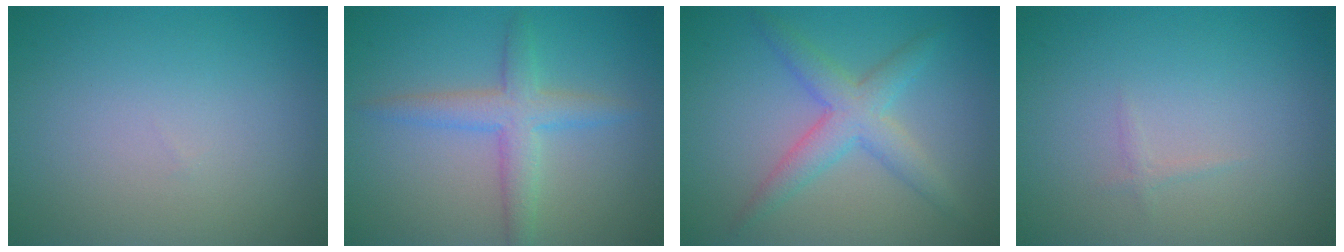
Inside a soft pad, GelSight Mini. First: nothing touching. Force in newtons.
{"total": 3.4, "press": 3.4, "slide": 0.1}
{"total": 3.7, "press": 3.7, "slide": 0.1}
{"total": 0.5, "press": 0.5, "slide": 0.0}